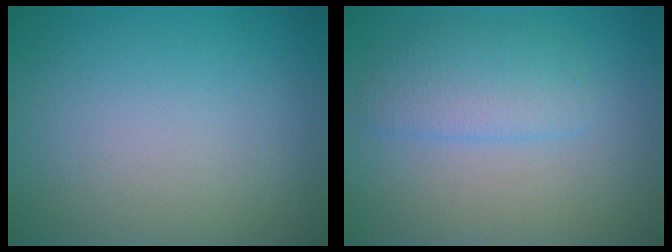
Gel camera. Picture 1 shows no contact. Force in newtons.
{"total": 2.8, "press": 2.8, "slide": 0.1}